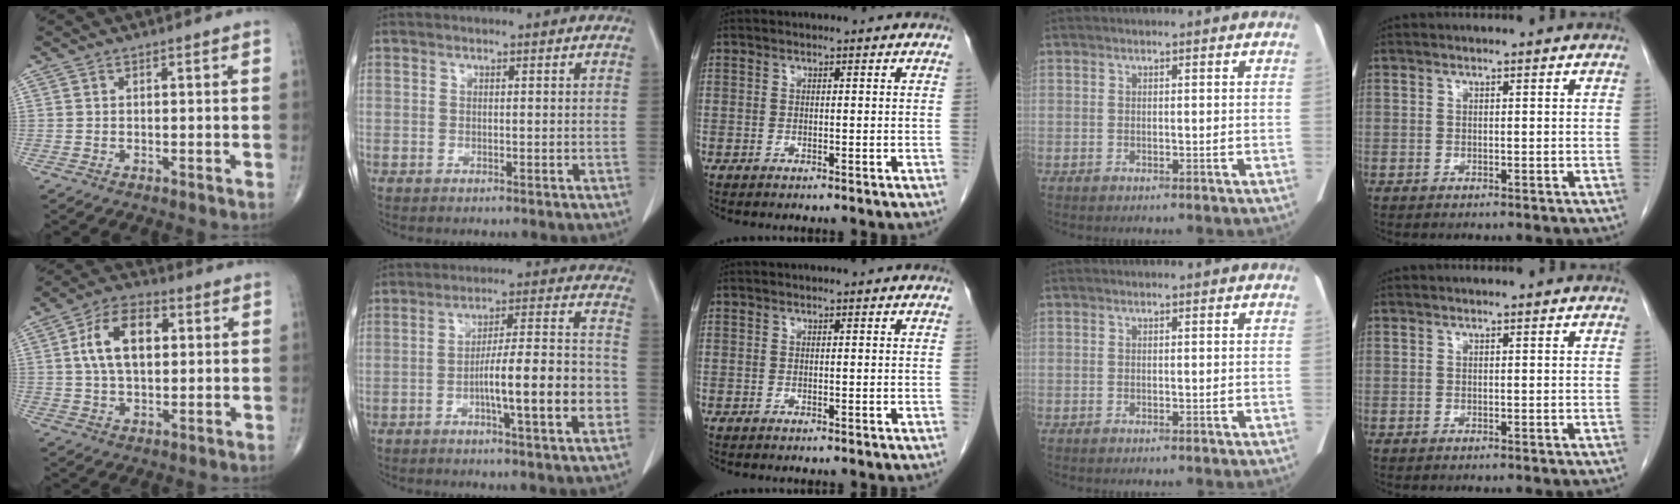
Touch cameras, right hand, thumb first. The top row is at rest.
{"thumb": {"total": 11.8, "force": [2.4, 6.9, 9.3], "torque": [-0.152, 0.012, 0.036]}, "index": {"total": 13.0, "force": [-3.7, 1.1, 12.5], "torque": [-0.199, 0.011, -0.057]}}